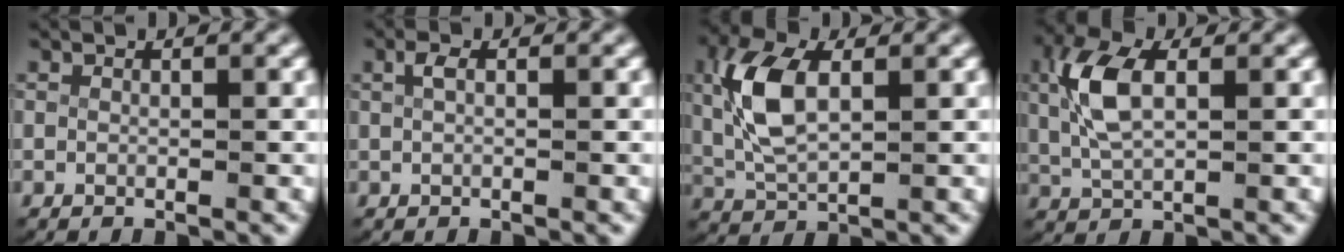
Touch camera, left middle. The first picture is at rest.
{"total": 0.8, "force": [0.2, 0.2, 0.7], "torque": [-0.021, -0.002, 0.008]}
{"total": 5.7, "force": [1.2, 3.1, 4.7], "torque": [-0.120, -0.007, 0.030]}
{"total": 4.7, "force": [1.0, 2.2, 4.0], "torque": [-0.097, -0.001, 0.023]}